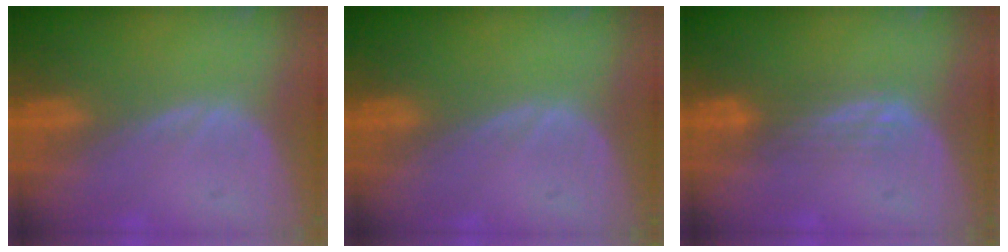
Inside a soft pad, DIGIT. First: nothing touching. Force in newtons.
{"total": 0.0}
{"total": 3.0, "press": 2.5, "slide": 1.7}